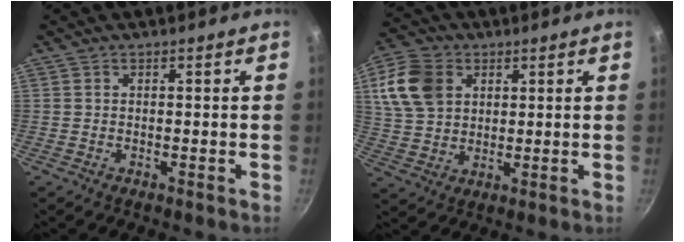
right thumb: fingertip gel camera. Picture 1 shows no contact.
{"total": 12.0, "force": [3.9, 8.9, 7.0], "torque": [-0.119, 0.000, 0.074]}